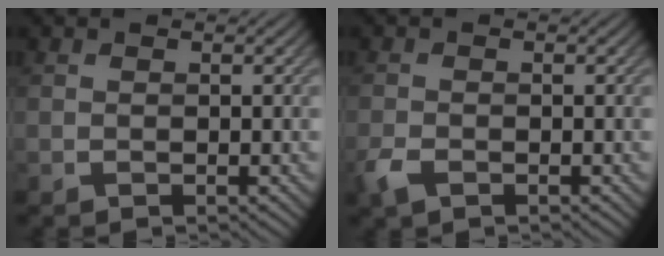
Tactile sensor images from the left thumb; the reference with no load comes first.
{"total": 2.3, "force": [-1.3, 1.1, 1.5], "torque": [-0.039, -0.005, -0.030]}